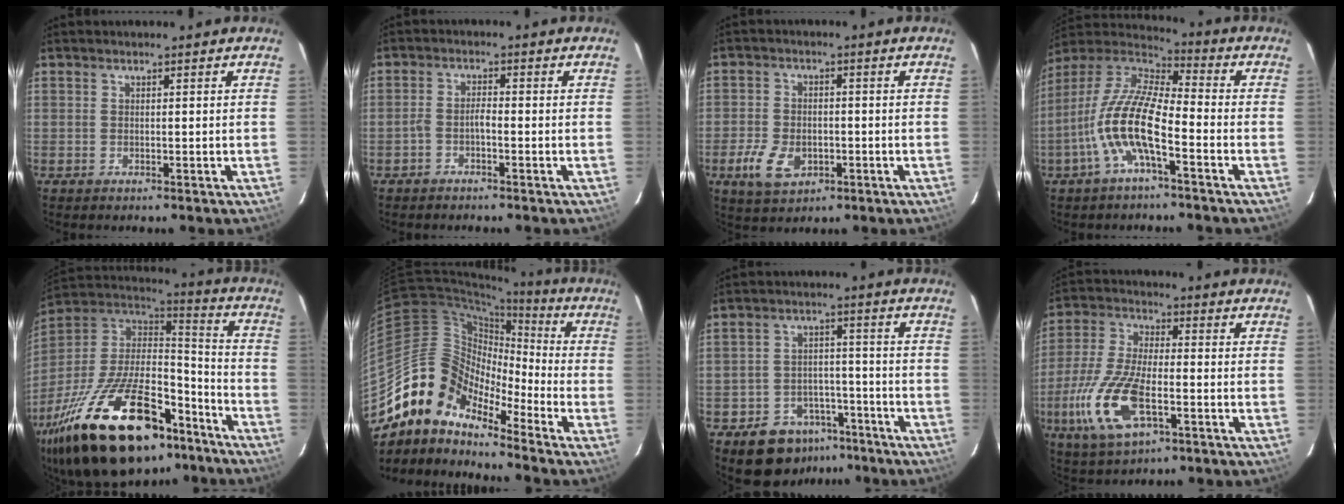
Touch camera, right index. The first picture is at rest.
{"total": 2.1, "force": [-1.4, 0.5, 1.5], "torque": [-0.039, 0.008, -0.030]}
{"total": 8.5, "force": [-3.4, 5.5, 5.5], "torque": [-0.132, -0.004, -0.055]}
{"total": 14.0, "force": [-5.4, 3.8, 12.4], "torque": [-0.251, -0.002, -0.111]}
{"total": 35.5, "force": [-22.4, 15.6, 22.6], "torque": [-0.435, -0.020, -0.342]}
{"total": 13.6, "force": [-10.8, 6.3, 5.3], "torque": [-0.083, 0.023, -0.226]}
{"total": 10.6, "force": [-6.9, 7.4, 3.3], "torque": [-0.078, 0.031, -0.084]}
{"total": 16.0, "force": [-5.6, 6.8, 13.4], "torque": [-0.299, -0.015, -0.105]}